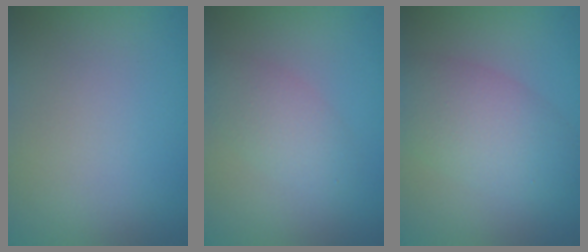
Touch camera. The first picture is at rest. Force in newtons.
{"total": 2.8, "press": 2.8, "slide": 0.1}
{"total": 5.5, "press": 5.5, "slide": 0.2}